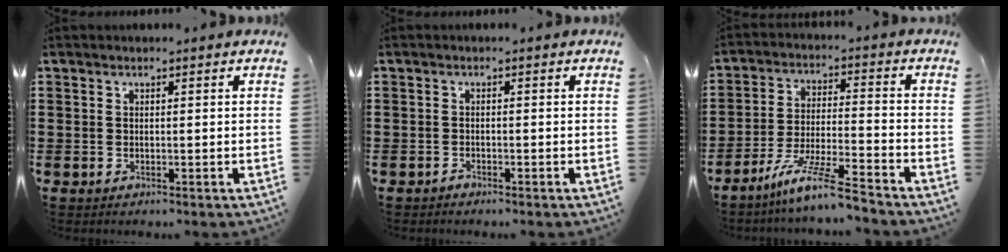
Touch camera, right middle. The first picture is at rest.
{"total": 0.8, "force": [-0.7, 0.2, 0.1], "torque": [-0.005, -0.001, -0.016]}
{"total": 8.9, "force": [-7.5, -0.3, 4.9], "torque": [-0.100, -0.007, -0.147]}